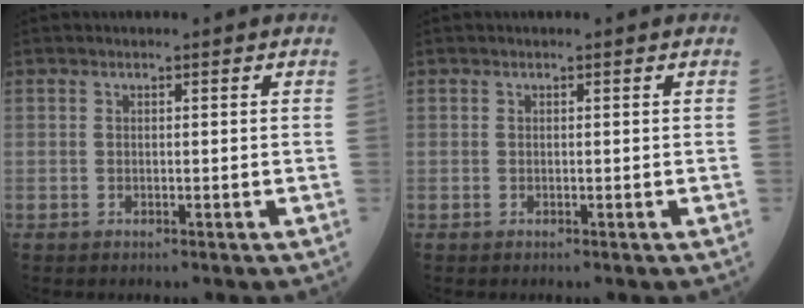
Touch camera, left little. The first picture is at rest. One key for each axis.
{"total": 0.0}